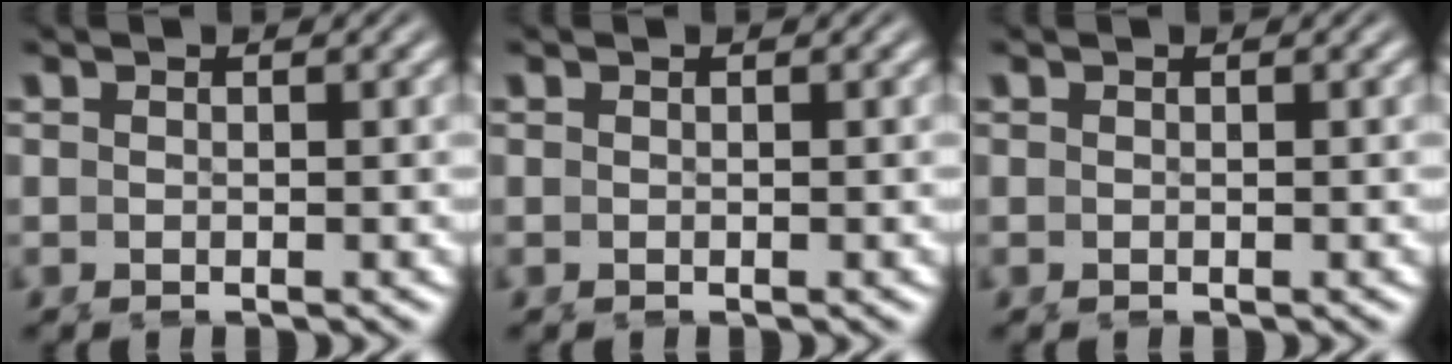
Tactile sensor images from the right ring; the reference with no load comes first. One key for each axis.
{"total": 0.0}
{"total": 0.0}